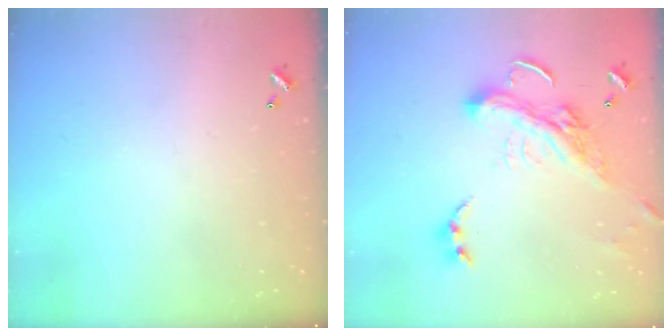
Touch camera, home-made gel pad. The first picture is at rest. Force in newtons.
{"total": 6.2, "press": 6.1, "slide": 1.5}